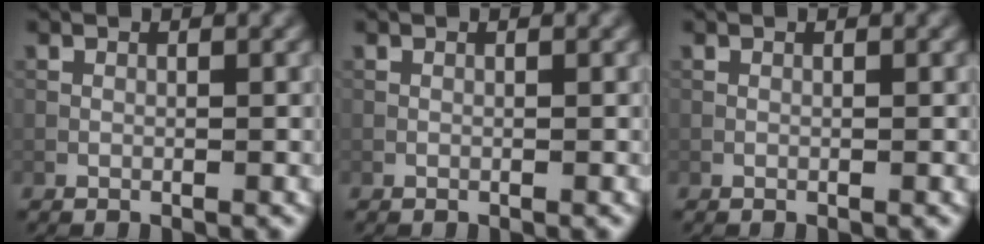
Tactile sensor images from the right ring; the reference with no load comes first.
{"total": 0.0}
{"total": 0.0}